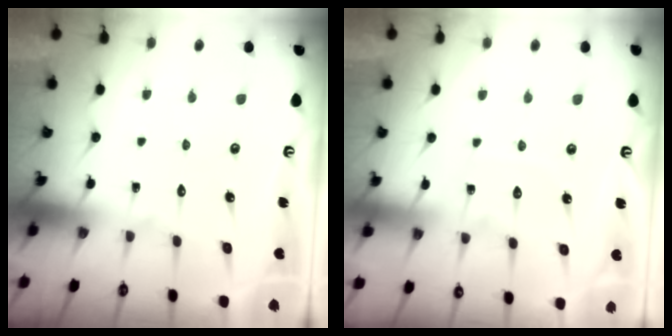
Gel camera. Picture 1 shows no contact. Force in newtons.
{"total": 3.9, "press": 3.9, "slide": 0.5}